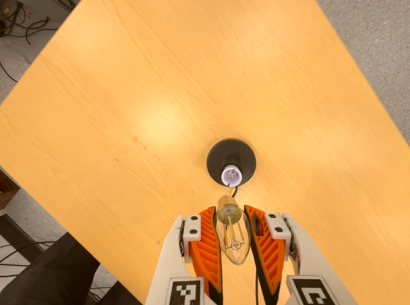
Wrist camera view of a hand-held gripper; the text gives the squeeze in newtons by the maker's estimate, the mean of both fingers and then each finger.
{"total": 22.8, "left": 24.7, "right": 21.0}